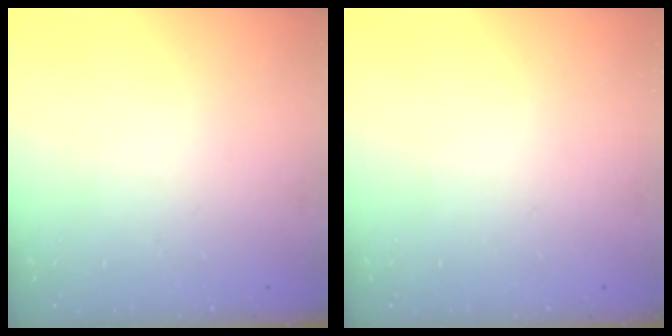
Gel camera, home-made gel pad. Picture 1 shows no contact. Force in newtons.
{"total": 0.0}